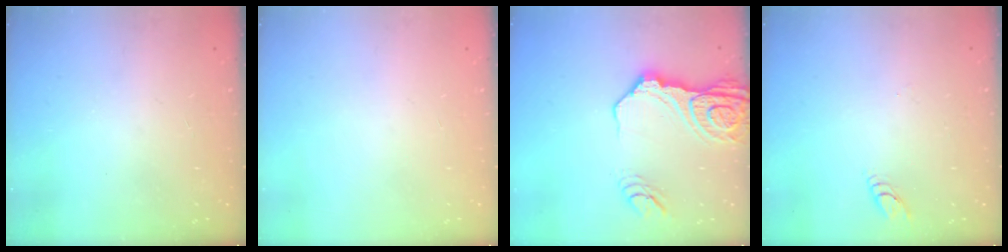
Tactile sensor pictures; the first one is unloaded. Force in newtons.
{"total": 0.0}
{"total": 18.8, "press": 18.7, "slide": 2.3}
{"total": 2.7, "press": 2.7, "slide": 0.3}